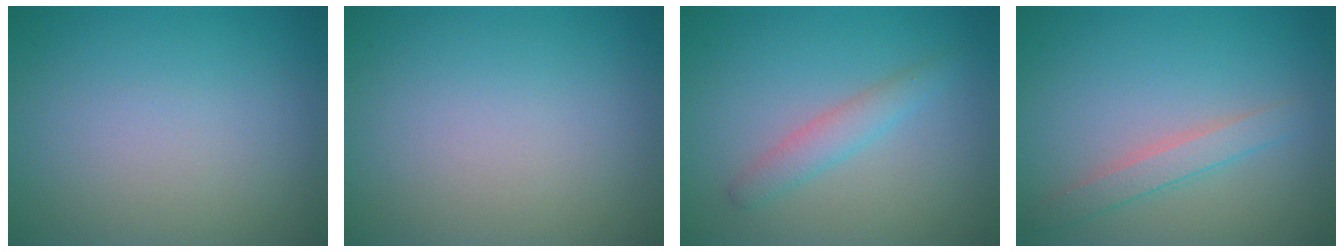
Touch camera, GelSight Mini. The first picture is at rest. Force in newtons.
{"total": 0.0}
{"total": 2.1, "press": 2.1, "slide": 0.1}
{"total": 2.1, "press": 2.1, "slide": 0.0}